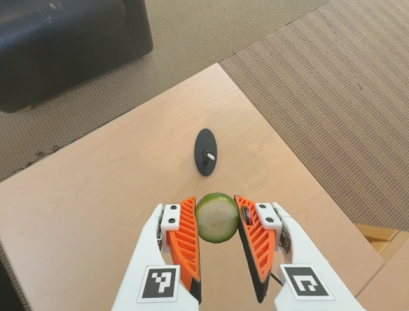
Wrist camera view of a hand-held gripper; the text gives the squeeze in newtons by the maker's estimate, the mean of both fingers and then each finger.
{"total": 11.6, "left": 12.0, "right": 11.2}